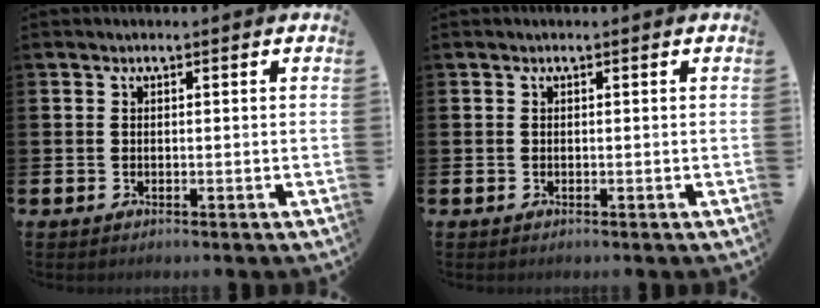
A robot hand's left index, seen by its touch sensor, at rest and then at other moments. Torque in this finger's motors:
{"motor_torque": [0.00, 0.00, 0.00, 0.00]}